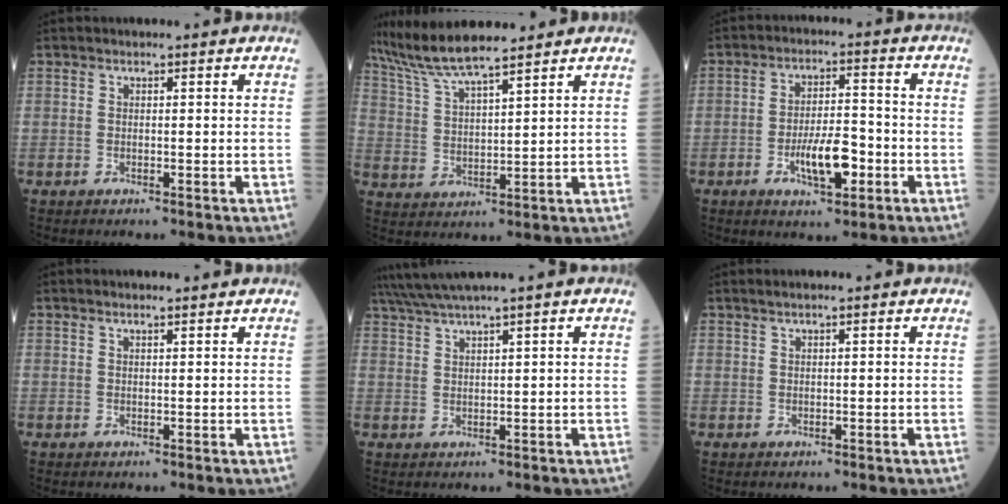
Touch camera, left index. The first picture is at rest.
{"total": 10.0, "force": [8.8, 0.1, 4.8], "torque": [-0.103, 0.019, 0.166]}
{"total": 7.5, "force": [-2.8, 2.4, 6.5], "torque": [-0.120, -0.001, -0.049]}
{"total": 1.9, "force": [1.8, 0.0, 0.7], "torque": [-0.009, 0.010, 0.024]}
{"total": 5.1, "force": [4.1, -1.4, 2.6], "torque": [-0.062, 0.016, 0.087]}
{"total": 1.0, "force": [0.8, -0.2, 0.6], "torque": [-0.014, 0.008, 0.019]}